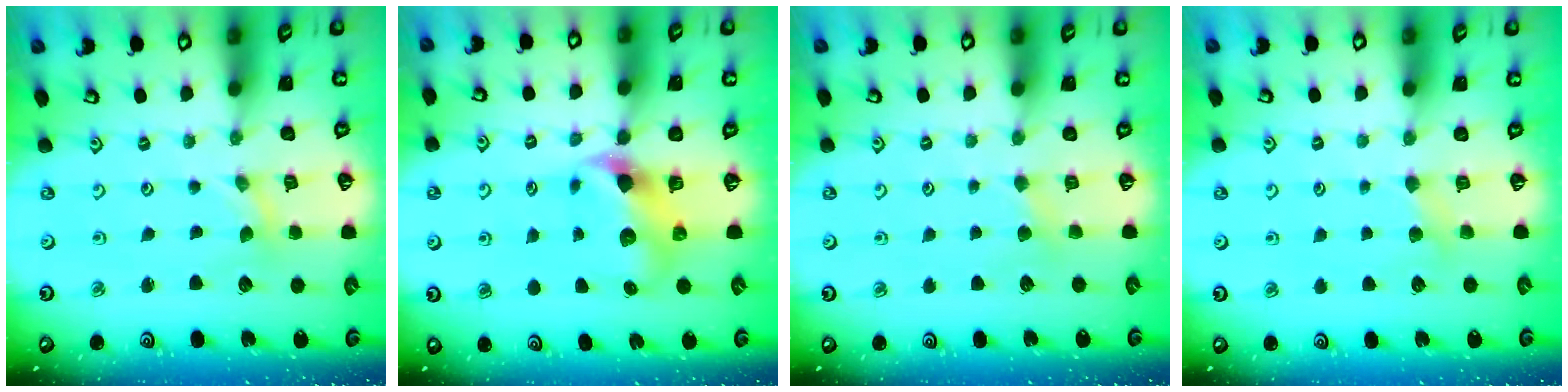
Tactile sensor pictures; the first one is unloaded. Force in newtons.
{"total": 7.5, "press": 7.5, "slide": 1.1}
{"total": 2.6, "press": 2.5, "slide": 0.4}
{"total": 3.5, "press": 3.5, "slide": 0.5}